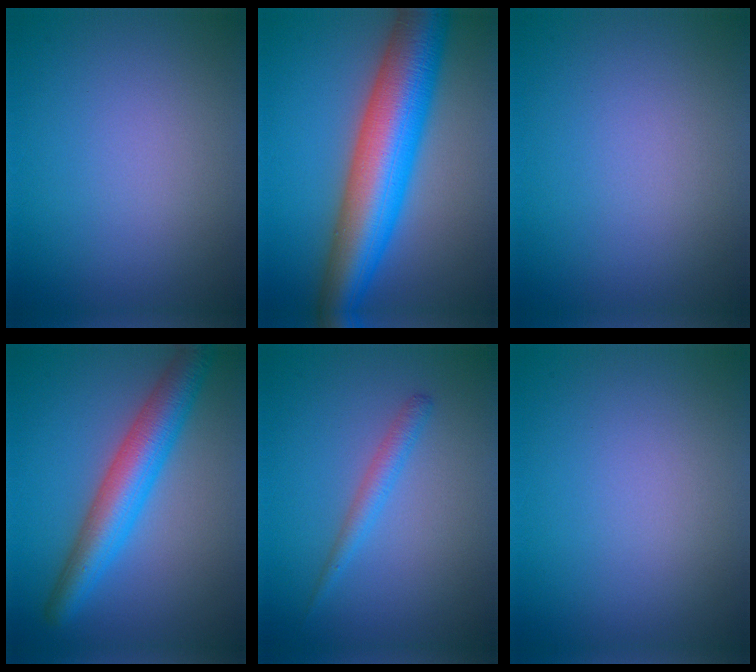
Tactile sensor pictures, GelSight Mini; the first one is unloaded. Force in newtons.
{"total": 11.5, "press": 11.5, "slide": 0.3}
{"total": 0.0}
{"total": 6.0, "press": 6.0, "slide": 0.1}
{"total": 1.5, "press": 1.5, "slide": 0.2}
{"total": 0.0}